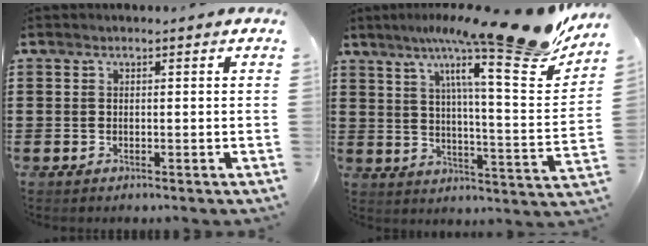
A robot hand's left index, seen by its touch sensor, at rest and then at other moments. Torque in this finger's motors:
{"motor_torque": [1.28, -0.86, 0.52, 0.21]}